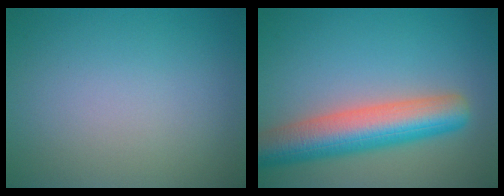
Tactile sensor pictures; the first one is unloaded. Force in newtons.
{"total": 8.0, "press": 8.0, "slide": 0.5}